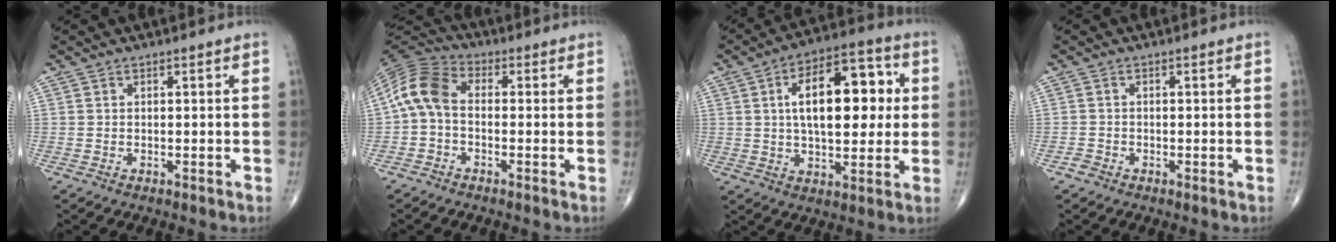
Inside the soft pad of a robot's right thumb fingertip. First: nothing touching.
{"total": 8.9, "force": [-0.5, 5.7, 6.8], "torque": [-0.132, 0.025, -0.029]}
{"total": 17.6, "force": [3.0, 8.5, 15.1], "torque": [-0.207, 0.015, 0.044]}
{"total": 0.9, "force": [-0.7, 0.5, 0.1], "torque": [0.000, 0.001, -0.020]}